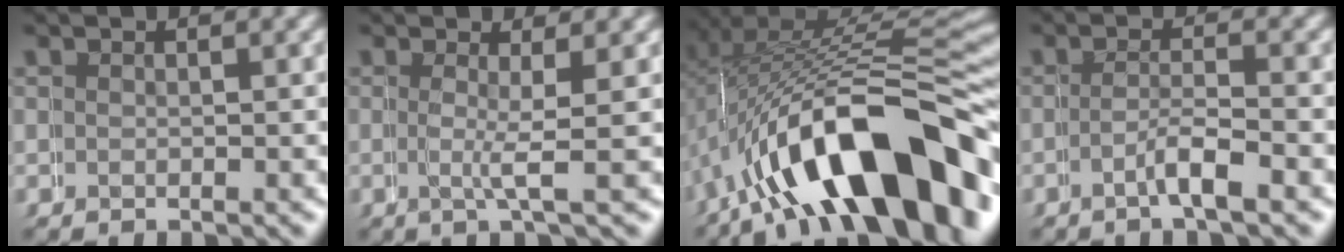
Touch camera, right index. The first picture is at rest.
{"total": 2.2, "force": [0.7, -1.3, 1.6], "torque": [-0.035, -0.008, 0.014]}
{"total": 14.9, "force": [-5.0, 6.9, 12.2], "torque": [-0.209, -0.025, -0.054]}
{"total": 1.8, "force": [-1.0, 0.2, 1.5], "torque": [-0.028, -0.005, -0.019]}